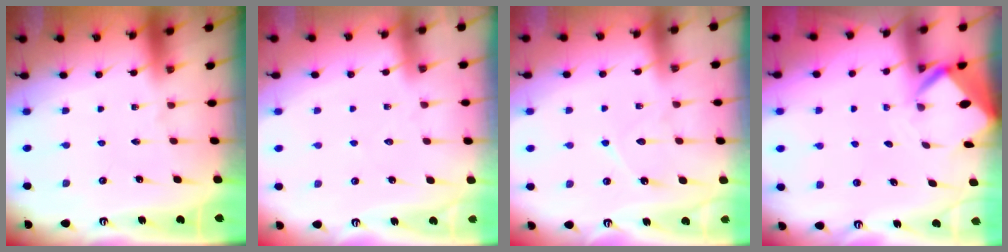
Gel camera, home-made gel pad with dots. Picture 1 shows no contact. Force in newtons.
{"total": 2.5, "press": 2.4, "slide": 0.4}
{"total": 6.6, "press": 6.5, "slide": 0.7}
{"total": 3.0, "press": 3.0, "slide": 0.1}